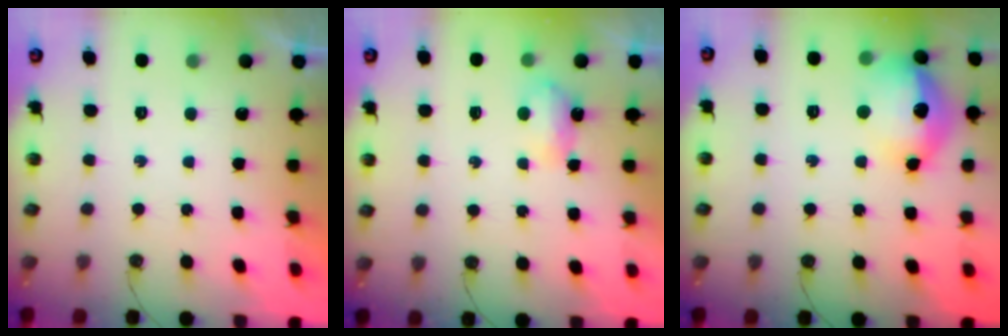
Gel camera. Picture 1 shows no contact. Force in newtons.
{"total": 3.8, "press": 3.8, "slide": 0.5}
{"total": 16.2, "press": 16.2, "slide": 1.4}